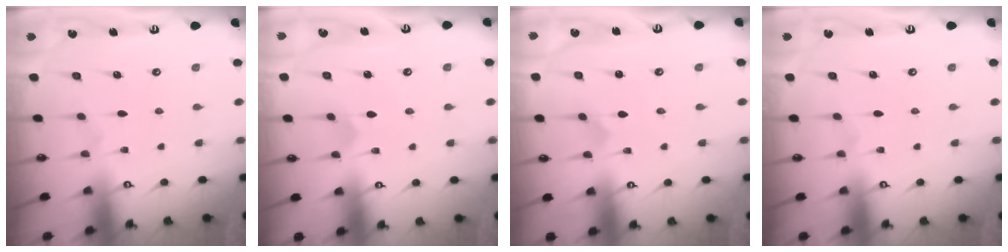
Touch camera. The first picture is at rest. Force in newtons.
{"total": 2.9, "press": 2.9, "slide": 0.3}
{"total": 0.0}
{"total": 0.0}